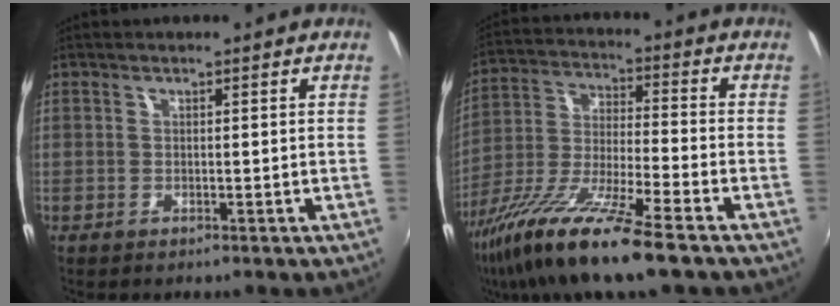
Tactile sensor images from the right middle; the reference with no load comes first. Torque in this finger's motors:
{"motor_torque": [1.13, -1.01, 0.80, 0.21]}